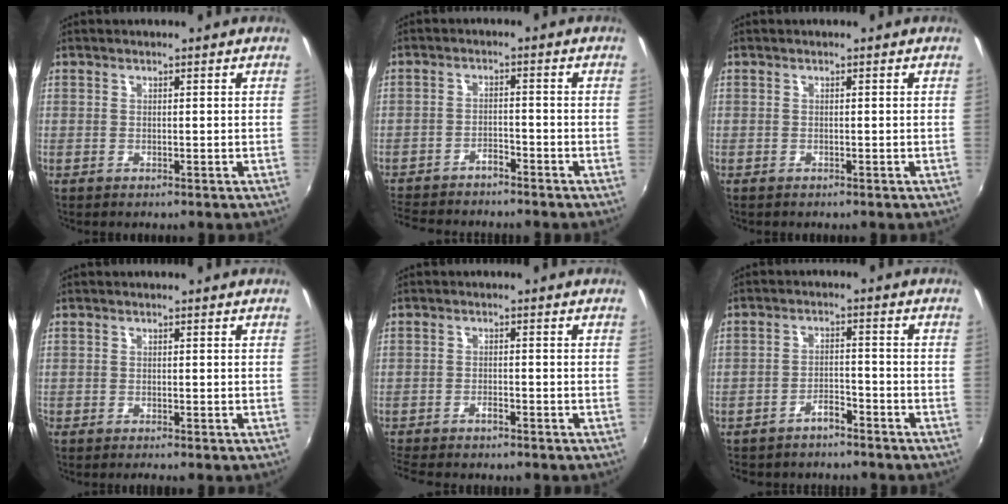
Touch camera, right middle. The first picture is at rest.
{"total": 7.9, "force": [-7.3, 1.9, 2.5], "torque": [-0.073, -0.002, -0.122]}
{"total": 0.0}
{"total": 1.0, "force": [-0.9, -0.1, 0.3], "torque": [-0.005, -0.007, -0.019]}
{"total": 5.0, "force": [-4.6, 0.9, 2.0], "torque": [-0.057, -0.017, -0.083]}
{"total": 4.9, "force": [-4.3, 1.8, 1.7], "torque": [-0.047, 0.009, -0.065]}